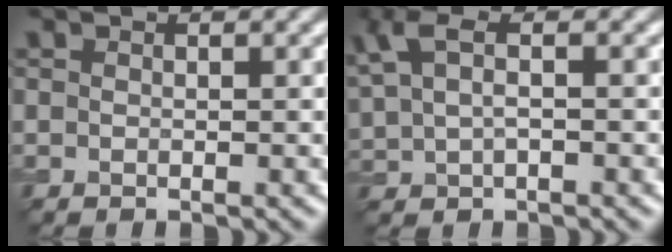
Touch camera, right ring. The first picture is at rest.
{"total": 3.5, "force": [1.6, 1.5, 2.7], "torque": [-0.071, 0.008, 0.033]}